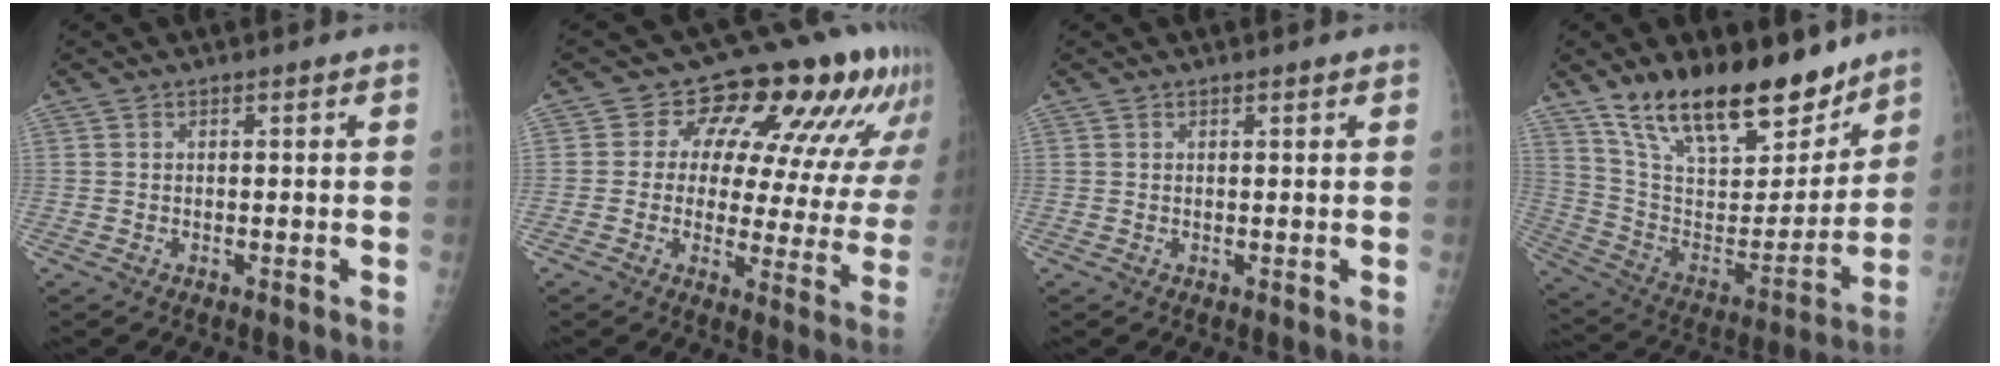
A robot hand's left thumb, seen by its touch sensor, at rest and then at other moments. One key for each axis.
{"total": 18.1, "fx": 10.0, "fy": 9.5, "fz": 11.8, "tx": -0.100, "ty": -0.030, "tz": 0.110}
{"total": 0.5, "fx": 0.4, "fy": 0.1, "fz": 0.3, "tx": -0.006, "ty": -0.002, "tz": 0.007}
{"total": 25.1, "fx": 18.1, "fy": 10.1, "fz": 14.1, "tx": -0.197, "ty": -0.080, "tz": 0.309}